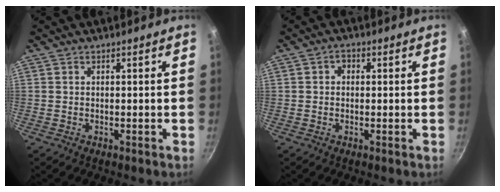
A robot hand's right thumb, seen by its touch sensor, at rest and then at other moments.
{"total": 2.1, "force": [0.2, 1.7, 1.2], "torque": [-0.013, 0.005, 0.000]}